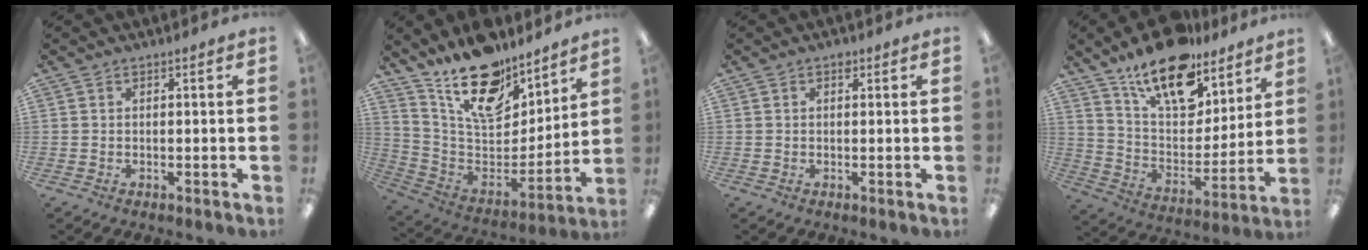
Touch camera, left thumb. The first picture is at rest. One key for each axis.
{"total": 19.8, "fx": 14.5, "fy": 9.5, "fz": 9.5, "tx": -0.163, "ty": -0.105, "tz": 0.260}
{"total": 1.0, "fx": 0.6, "fy": 0.7, "fz": 0.5, "tx": -0.003, "ty": -0.002, "tz": 0.009}
{"total": 17.8, "fx": 13.6, "fy": 7.7, "fz": 8.5, "tx": -0.154, "ty": -0.086, "tz": 0.241}